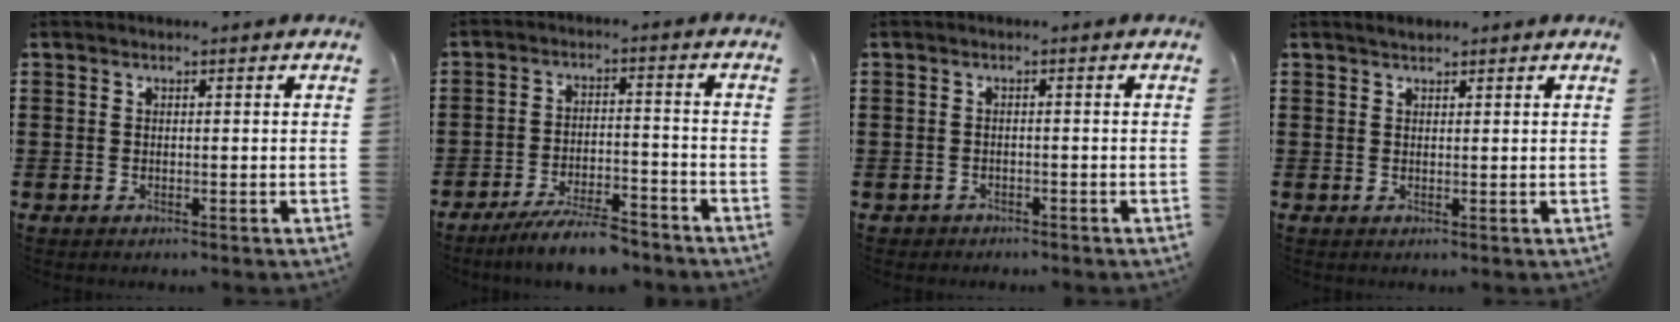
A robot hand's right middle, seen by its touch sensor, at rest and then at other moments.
{"total": 6.3, "force": [-5.7, 0.5, 2.7], "torque": [-0.054, -0.006, -0.108]}
{"total": 0.9, "force": [-0.9, 0.2, 0.0], "torque": [-0.005, -0.001, -0.020]}
{"total": 1.0, "force": [1.0, 0.3, 0.1], "torque": [-0.003, 0.001, 0.018]}